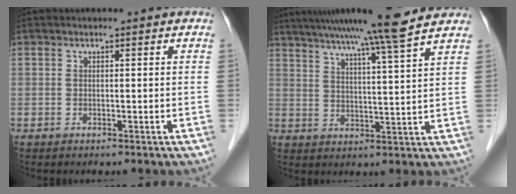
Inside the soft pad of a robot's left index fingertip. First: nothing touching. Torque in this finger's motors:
{"motor_torque": [1.07, -1.07, 0.73, 0.20]}